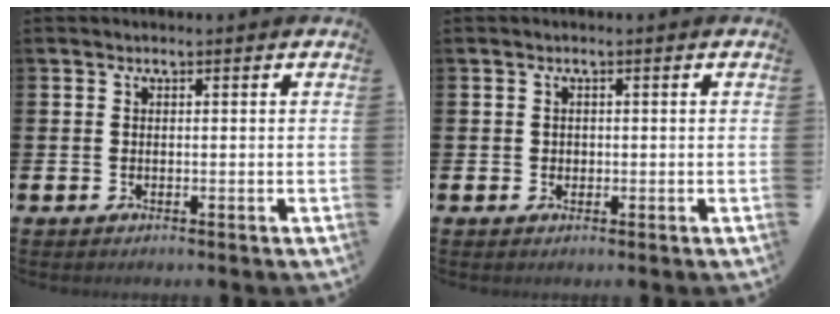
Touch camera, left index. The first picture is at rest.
{"total": 0.8, "force": [0.2, 0.8, 0.3], "torque": [0.001, 0.004, 0.001]}